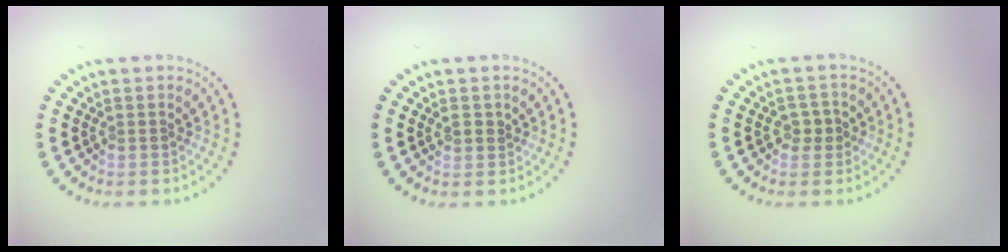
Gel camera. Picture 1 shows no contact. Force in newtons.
{"total": 0.9, "press": 0.8, "slide": 0.3}
{"total": 1.9, "press": 1.8, "slide": 0.3}